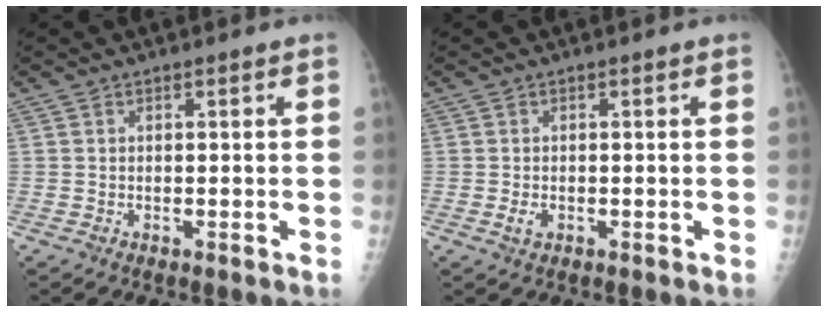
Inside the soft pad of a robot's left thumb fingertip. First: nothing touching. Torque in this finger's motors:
{"motor_torque": [-0.18, 0.11, 0.21, 0.02, 0.03]}